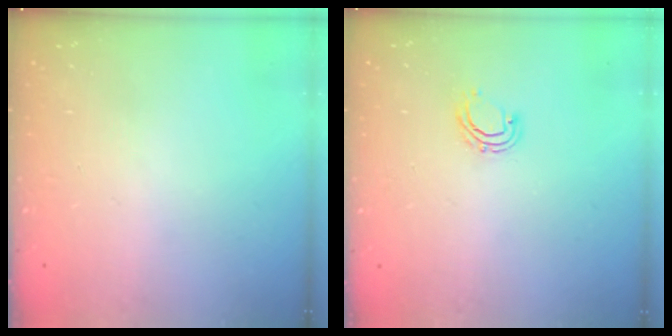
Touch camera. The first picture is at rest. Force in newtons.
{"total": 5.0, "press": 4.9, "slide": 1.0}